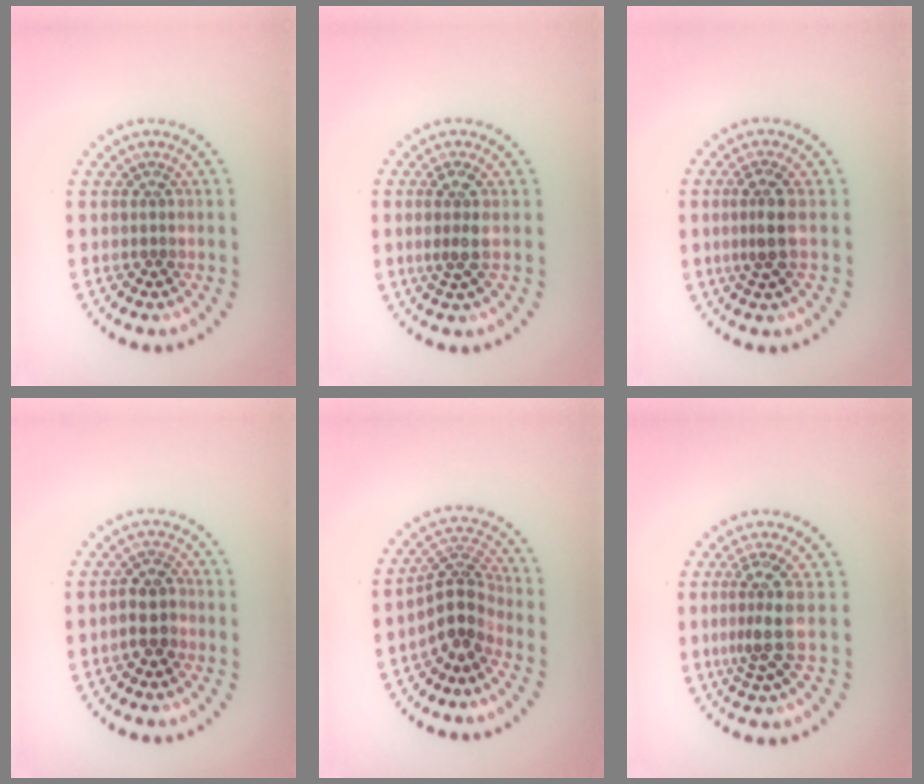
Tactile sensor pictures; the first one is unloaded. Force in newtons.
{"total": 2.0, "press": 1.7, "slide": 1.0}
{"total": 2.5, "press": 2.2, "slide": 1.3}
{"total": 2.4, "press": 2.2, "slide": 0.9}
{"total": 3.5, "press": 2.7, "slide": 2.3}
{"total": 3.2, "press": 2.3, "slide": 2.2}